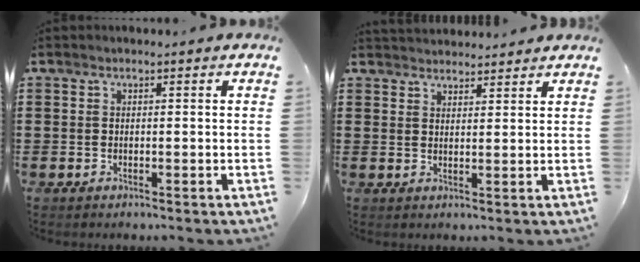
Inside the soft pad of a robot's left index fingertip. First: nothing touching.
{"total": 2.4, "force": [2.4, 0.2, -0.3], "torque": [0.000, -0.004, 0.047]}